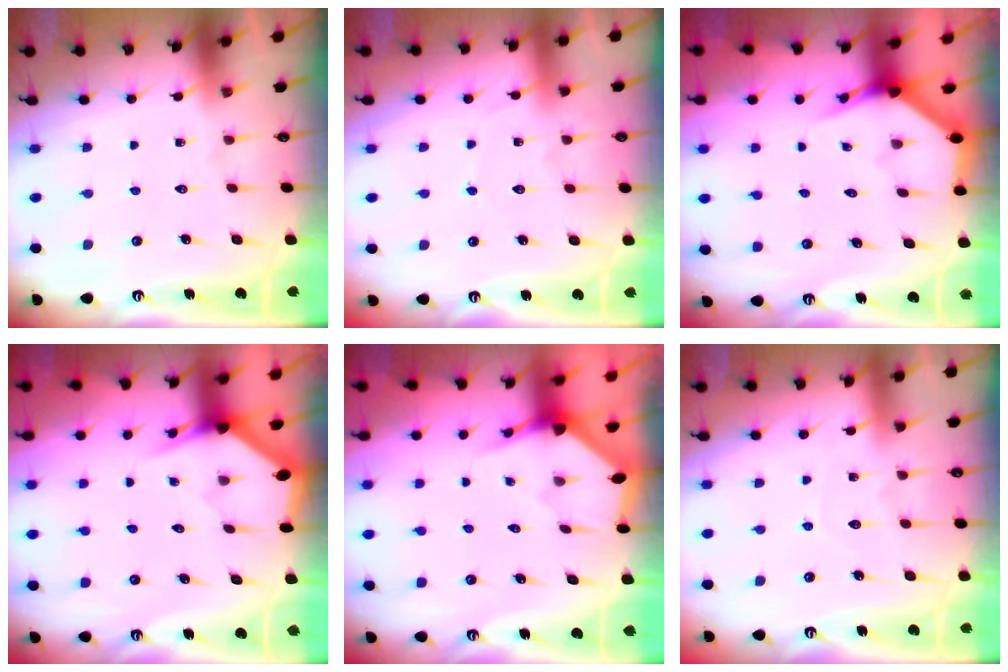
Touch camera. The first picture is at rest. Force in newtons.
{"total": 2.4, "press": 2.4, "slide": 0.3}
{"total": 3.8, "press": 3.8, "slide": 0.4}
{"total": 3.0, "press": 3.0, "slide": 0.1}
{"total": 3.1, "press": 3.1, "slide": 0.3}
{"total": 4.0, "press": 3.9, "slide": 0.4}